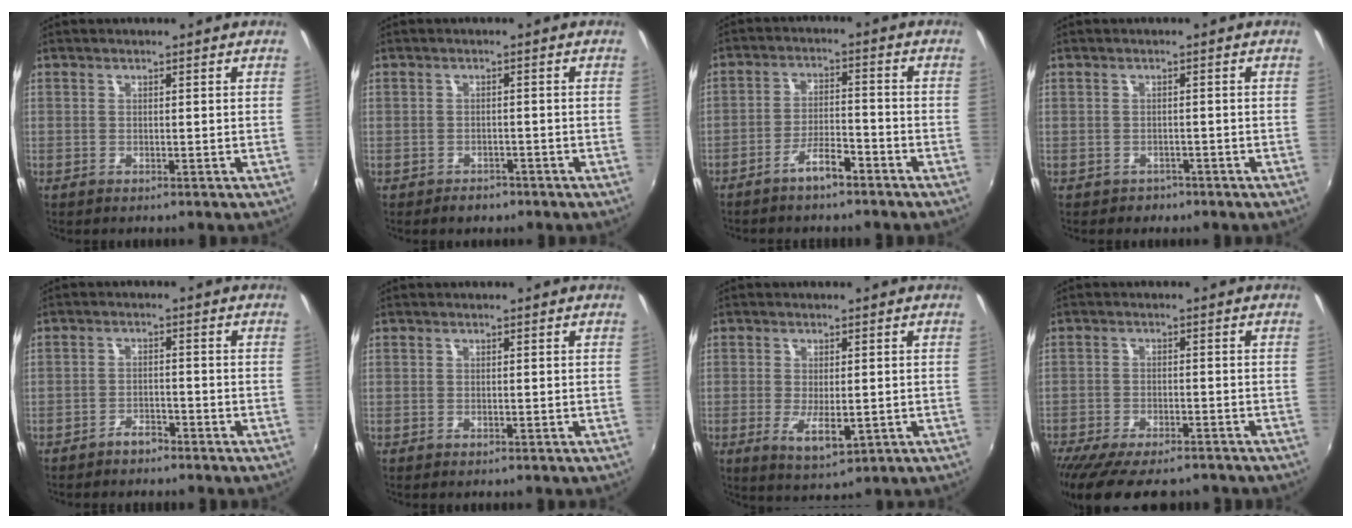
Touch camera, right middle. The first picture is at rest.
{"total": 2.7, "force": [-2.0, 1.7, 0.8], "torque": [-0.021, -0.004, -0.026]}
{"total": 5.3, "force": [-4.1, 1.3, 3.1], "torque": [-0.071, 0.006, -0.069]}
{"total": 2.2, "force": [-1.3, 1.7, 0.3], "torque": [-0.011, -0.002, -0.016]}
{"total": 2.7, "force": [-2.4, 1.0, 0.8], "torque": [-0.028, 0.005, -0.039]}
{"total": 0.0}
{"total": 5.9, "force": [-1.4, 2.5, 5.2], "torque": [-0.098, -0.018, -0.020]}
{"total": 14.6, "force": [-11.8, 4.3, 7.4], "torque": [-0.160, -0.045, -0.186]}